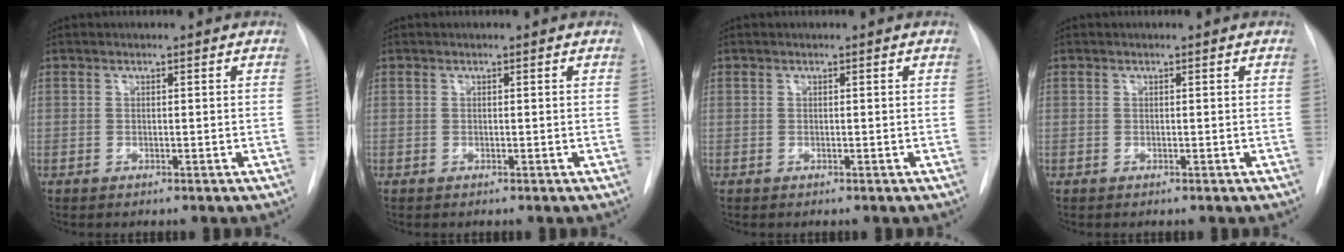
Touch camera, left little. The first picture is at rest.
{"total": 0.0}
{"total": 0.0}
{"total": 0.0}